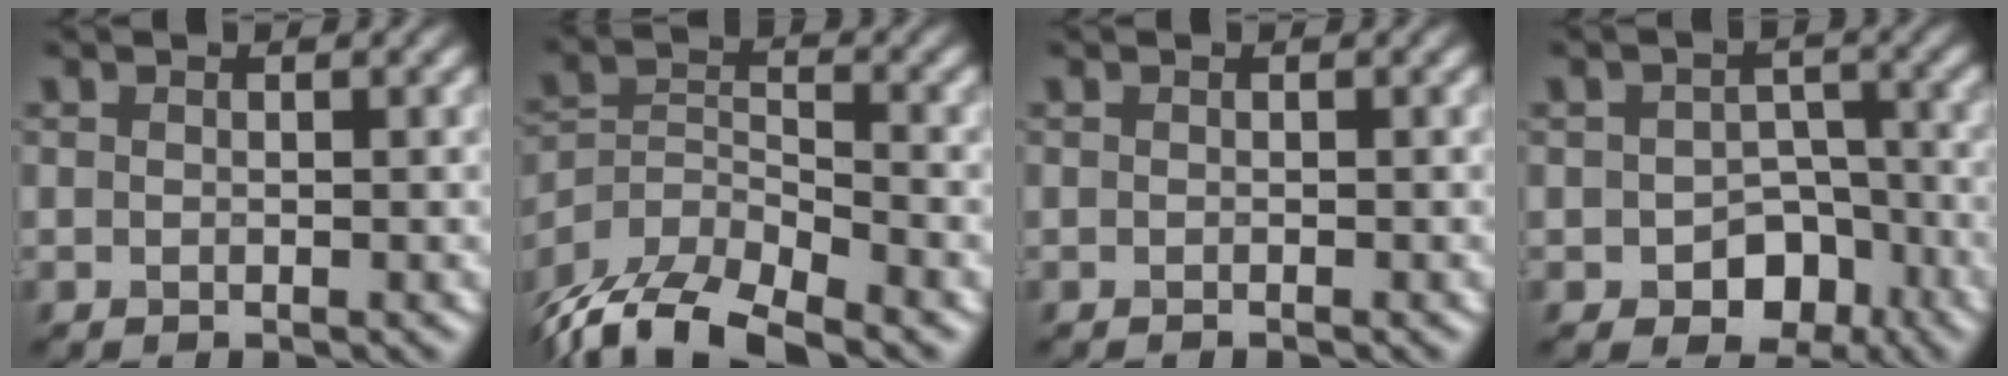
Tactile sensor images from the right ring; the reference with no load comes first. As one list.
[{"total": 8.9, "force": [-7.5, 2.7, 3.9], "torque": [-0.077, -0.003, -0.144]}, {"total": 0.0}, {"total": 4.5, "force": [-1.8, 3.4, 2.4], "torque": [-0.025, -0.003, -0.026]}]